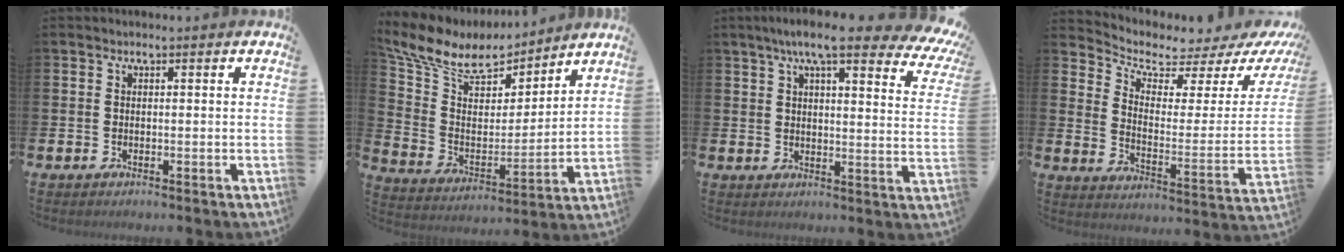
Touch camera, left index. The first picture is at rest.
{"total": 10.6, "force": [9.2, 4.3, 3.1], "torque": [-0.115, -0.052, 0.164]}
{"total": 9.2, "force": [7.3, 1.7, 5.3], "torque": [-0.094, -0.033, 0.124]}
{"total": 4.4, "force": [3.9, 1.7, 1.1], "torque": [-0.045, -0.045, 0.059]}